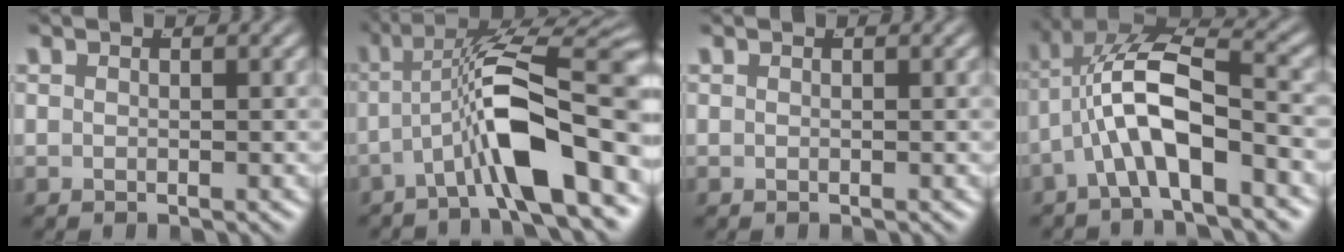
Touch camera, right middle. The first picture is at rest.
{"total": 9.2, "force": [-1.4, 3.1, 8.5], "torque": [-0.134, -0.011, -0.012]}
{"total": 0.0}
{"total": 7.2, "force": [-0.5, 3.8, 6.1], "torque": [-0.116, -0.016, -0.004]}